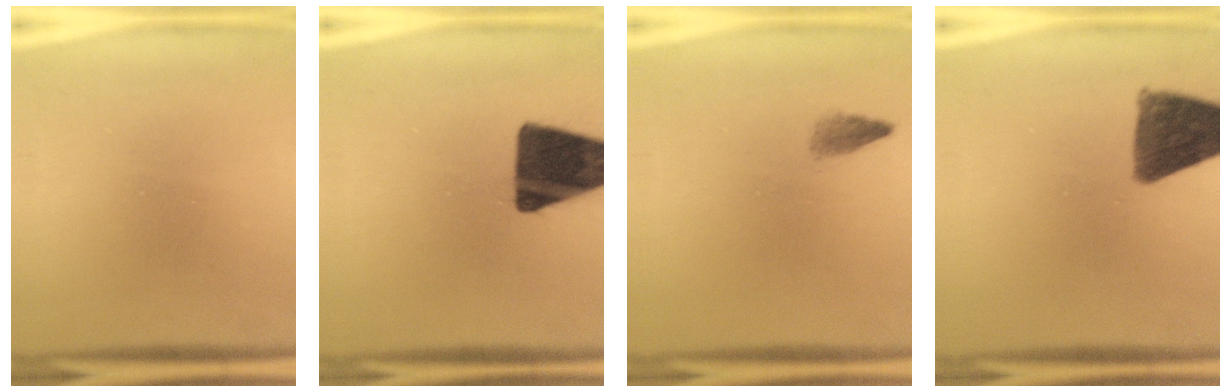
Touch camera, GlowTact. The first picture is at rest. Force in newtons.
{"total": 16.1}
{"total": 1.5}
{"total": 11.4}